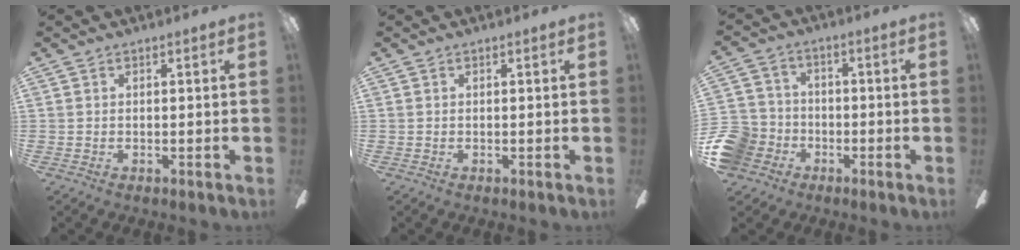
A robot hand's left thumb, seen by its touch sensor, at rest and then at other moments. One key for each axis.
{"total": 0.0}
{"total": 10.4, "fx": -4.6, "fy": 8.7, "fz": 3.5, "tx": -0.106, "ty": 0.039, "tz": -0.084}